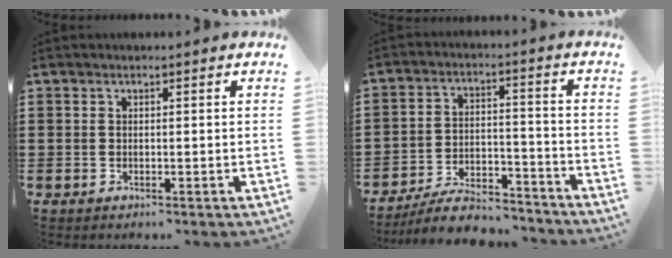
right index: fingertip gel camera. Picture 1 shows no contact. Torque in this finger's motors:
{"motor_torque": [-1.50, 0.55, -0.97, -0.21]}